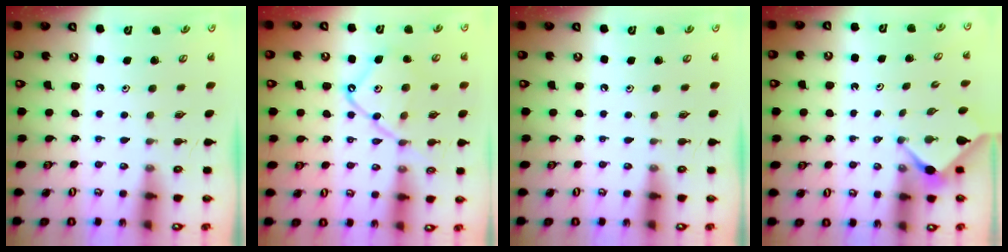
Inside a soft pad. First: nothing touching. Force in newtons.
{"total": 13.8, "press": 13.7, "slide": 1.2}
{"total": 0.0}
{"total": 3.0, "press": 3.0, "slide": 0.5}